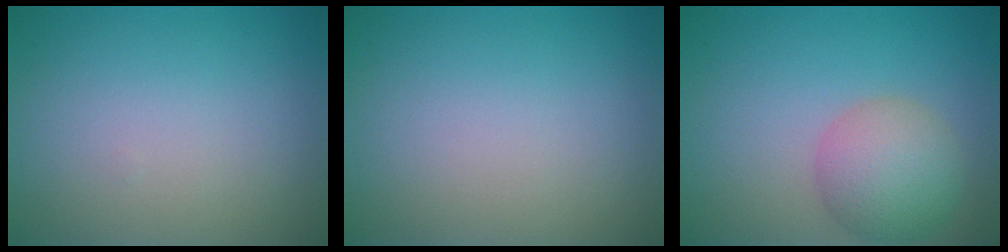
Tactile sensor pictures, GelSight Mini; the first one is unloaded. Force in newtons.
{"total": 0.0}
{"total": 4.8, "press": 4.8, "slide": 0.1}